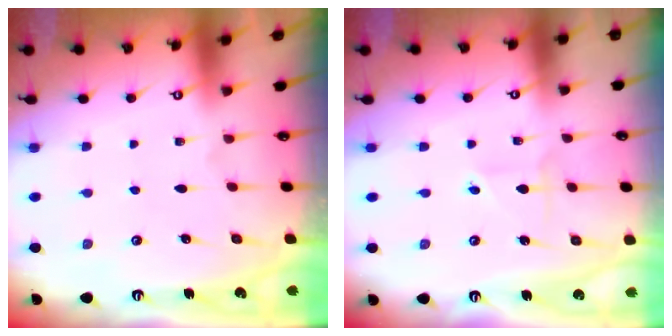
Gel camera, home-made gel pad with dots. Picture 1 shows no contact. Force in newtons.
{"total": 3.2, "press": 3.2, "slide": 0.3}